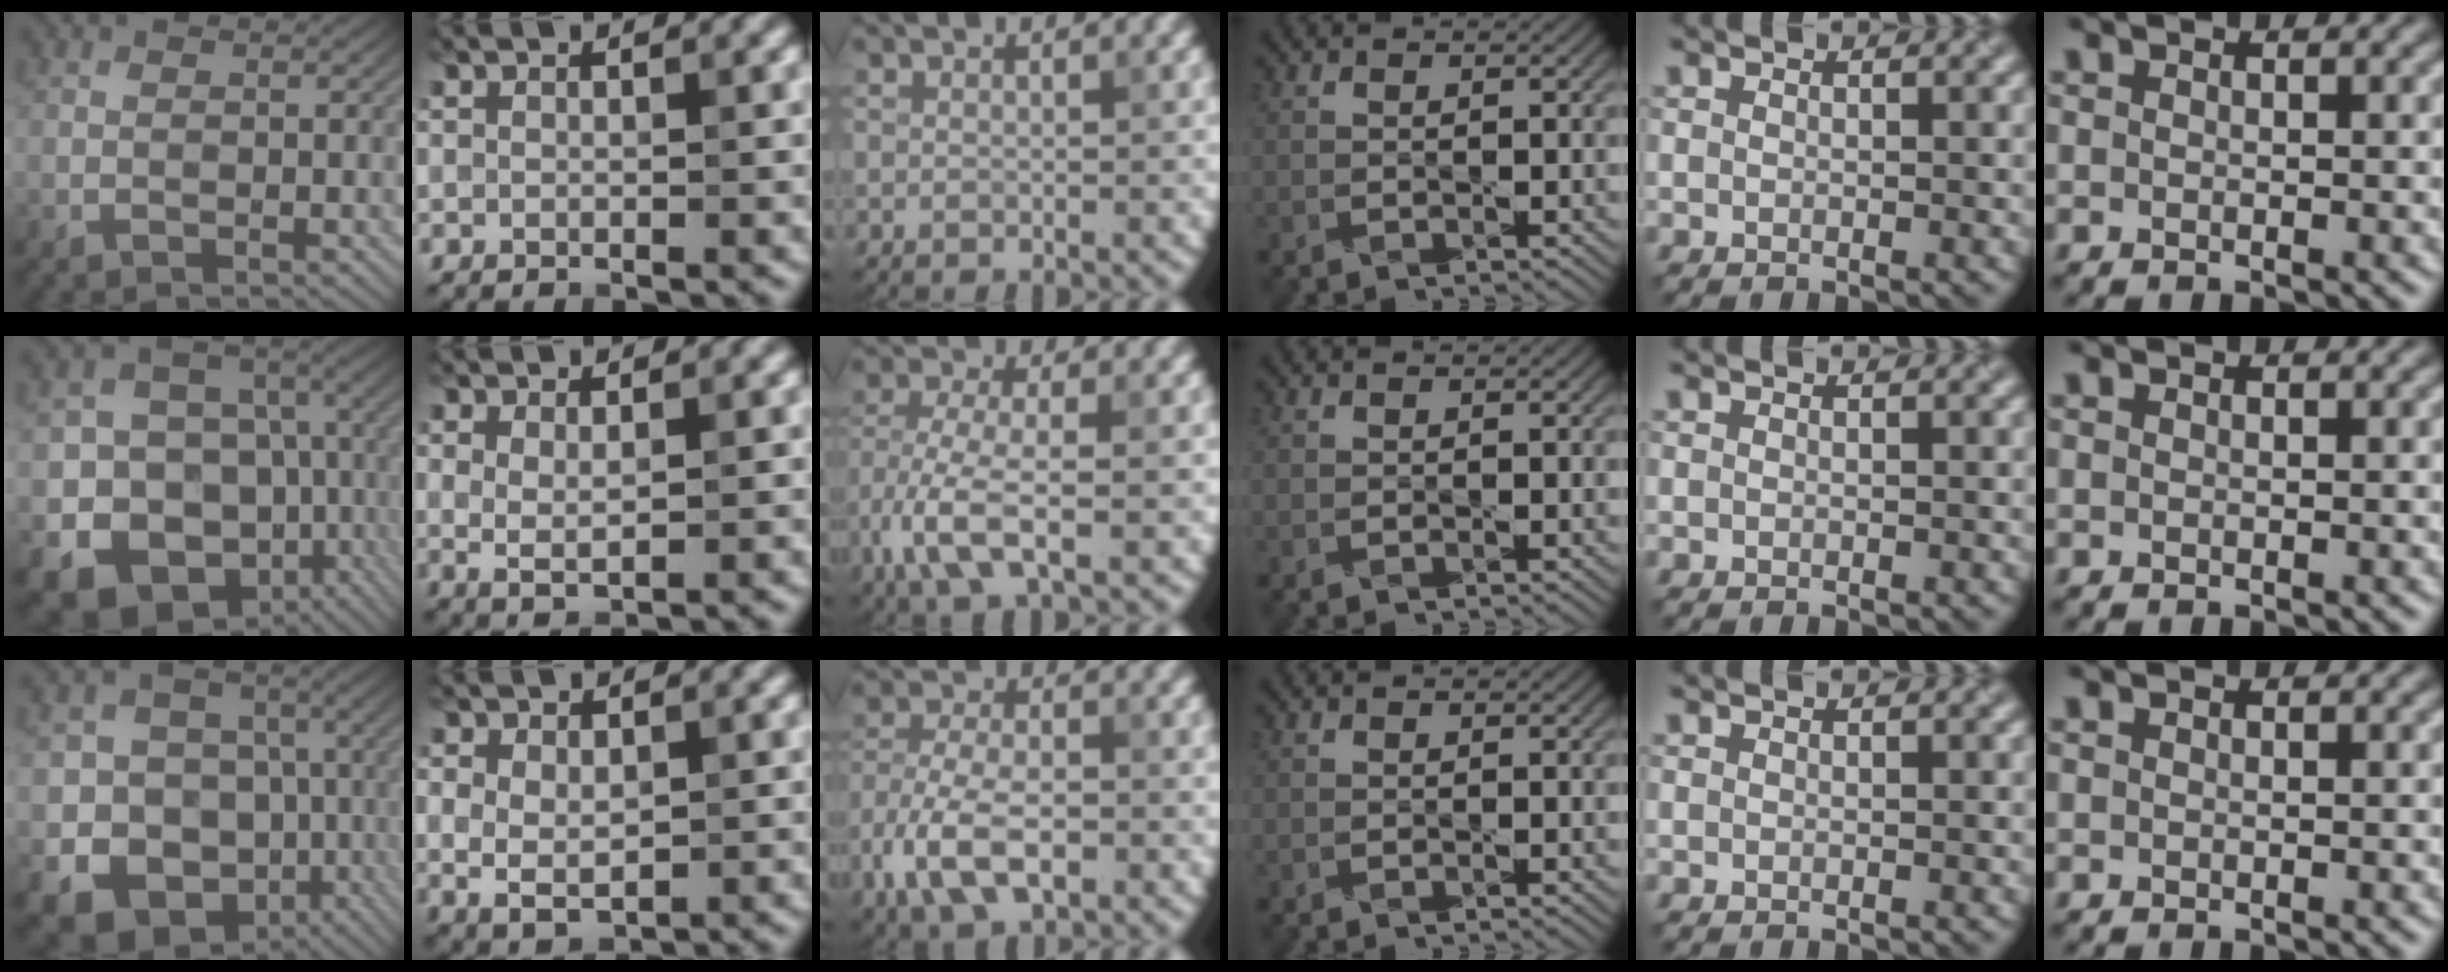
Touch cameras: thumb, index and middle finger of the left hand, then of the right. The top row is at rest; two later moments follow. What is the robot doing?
{"motion": "wipe", "object": "laptop"}